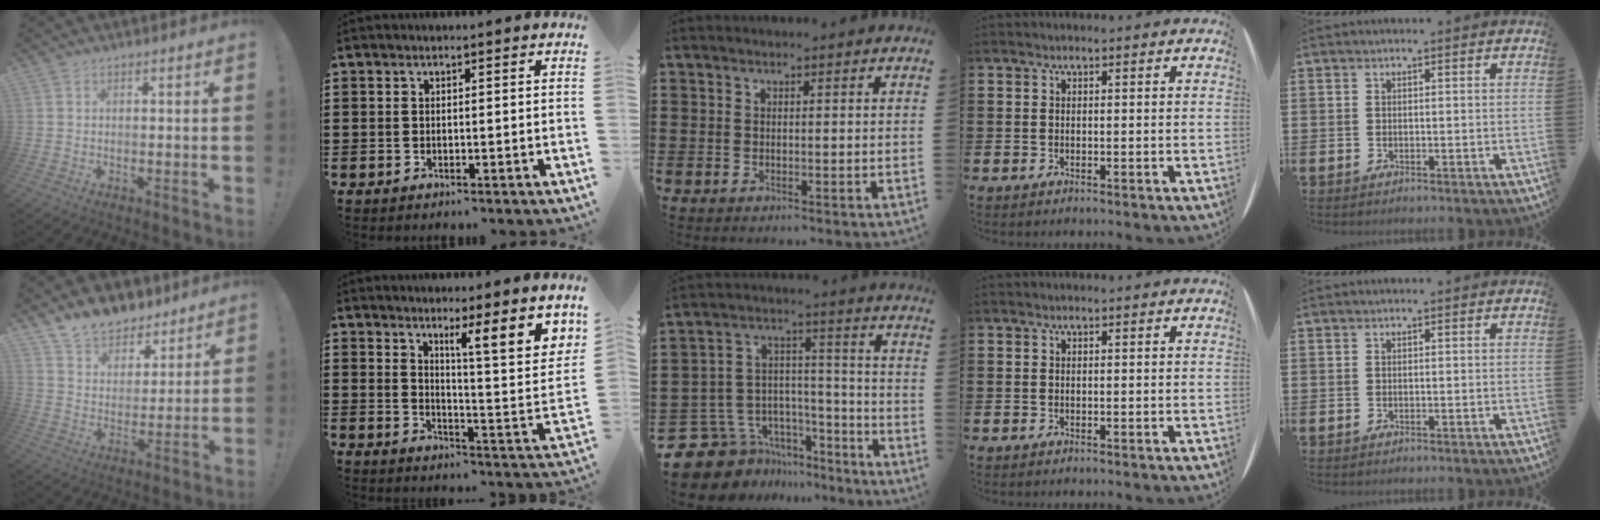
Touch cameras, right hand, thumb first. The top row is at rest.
{"thumb": {"total": 10.2, "force": [8.7, 5.0, 1.6], "torque": [-0.041, -0.070, 0.170]}, "index": {"total": 8.2, "force": [5.3, 0.6, 6.2], "torque": [-0.100, -0.033, 0.083]}, "middle": {"total": 9.6, "force": [-7.6, 5.7, 1.2], "torque": [-0.056, 0.002, -0.142]}}